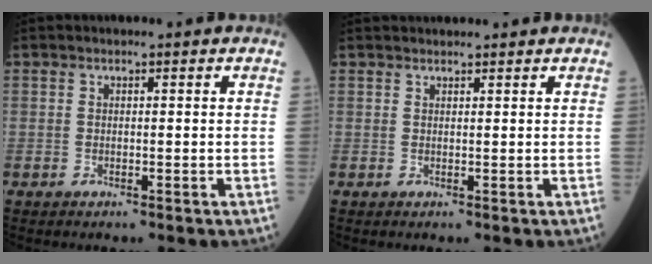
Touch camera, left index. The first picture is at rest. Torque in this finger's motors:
{"motor_torque": [-0.40, -1.02, 0.00, -0.01]}